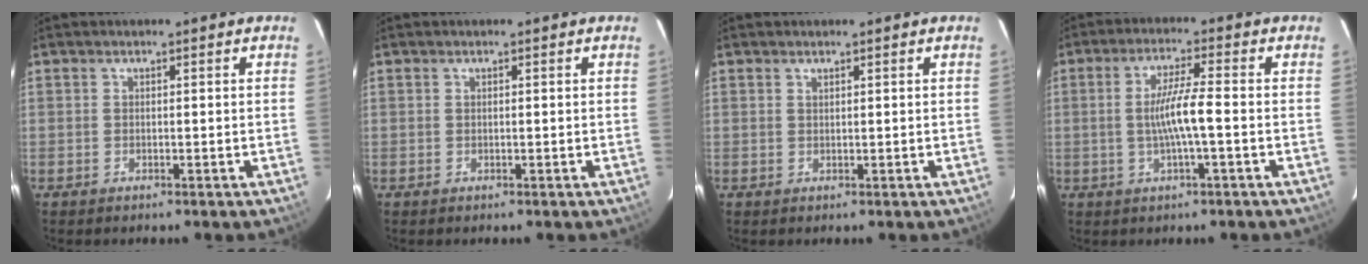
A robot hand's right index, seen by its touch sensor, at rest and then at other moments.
{"total": 0.0}
{"total": 0.6, "force": [0.6, 0.1, 0.2], "torque": [-0.004, 0.001, 0.012]}
{"total": 6.5, "force": [-1.1, -0.2, 6.4], "torque": [-0.118, -0.002, -0.016]}